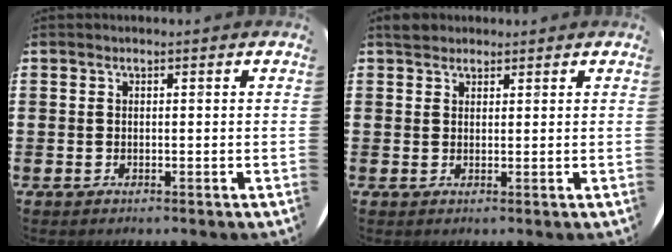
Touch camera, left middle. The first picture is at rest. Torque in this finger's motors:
{"motor_torque": [0.27, -0.28, 0.02, 0.04]}